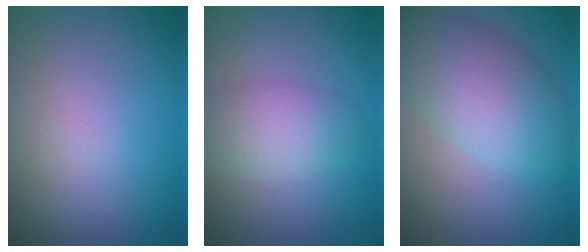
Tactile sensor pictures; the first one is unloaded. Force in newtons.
{"total": 3.4, "press": 3.4, "slide": 0.1}
{"total": 7.0, "press": 7.0, "slide": 0.2}